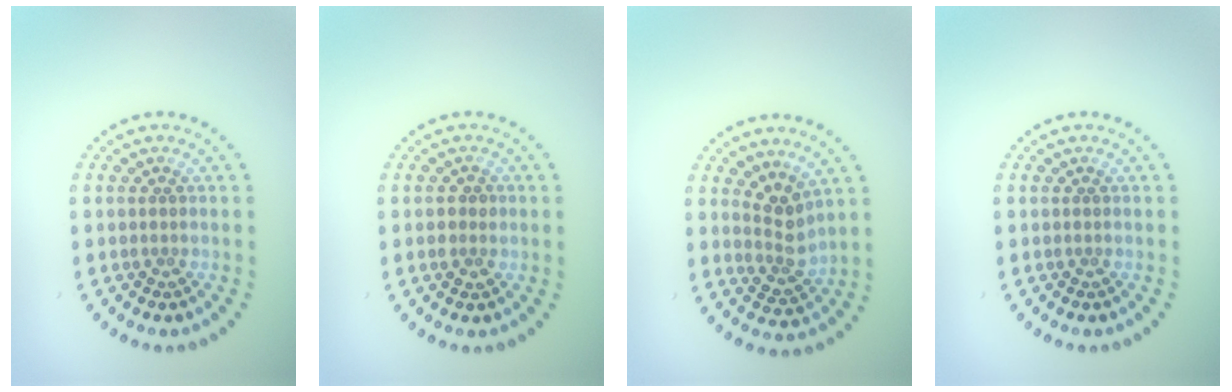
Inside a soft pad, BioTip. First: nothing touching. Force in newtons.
{"total": 1.4, "press": 1.4, "slide": 0.2}
{"total": 2.7, "press": 2.0, "slide": 1.8}
{"total": 0.0}